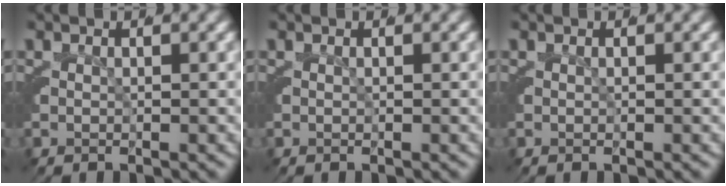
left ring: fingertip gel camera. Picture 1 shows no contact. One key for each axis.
{"total": 0.0}
{"total": 0.0}